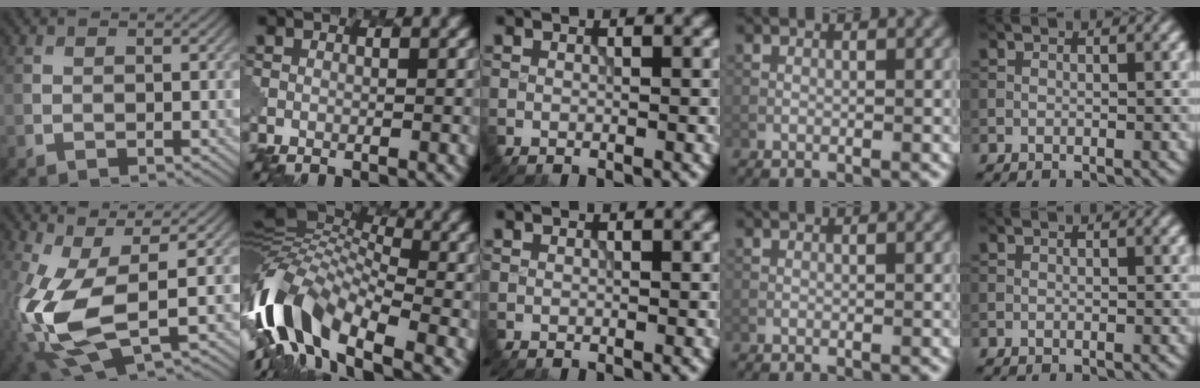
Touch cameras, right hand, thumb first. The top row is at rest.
{"thumb": {"total": 12.3, "force": [-1.5, 5.7, 10.8], "torque": [-0.276, -0.024, -0.019]}, "index": {"total": 11.4, "force": [-5.5, 5.4, 8.5], "torque": [-0.161, 0.010, -0.117]}}